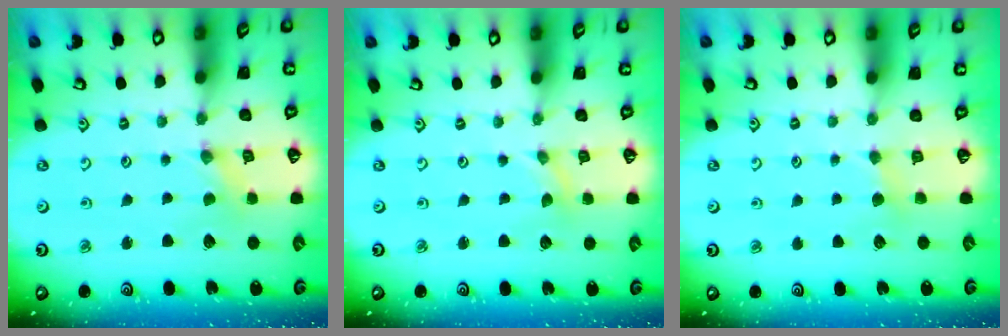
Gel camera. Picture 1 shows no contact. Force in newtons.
{"total": 0.0}
{"total": 2.8, "press": 2.7, "slide": 0.4}